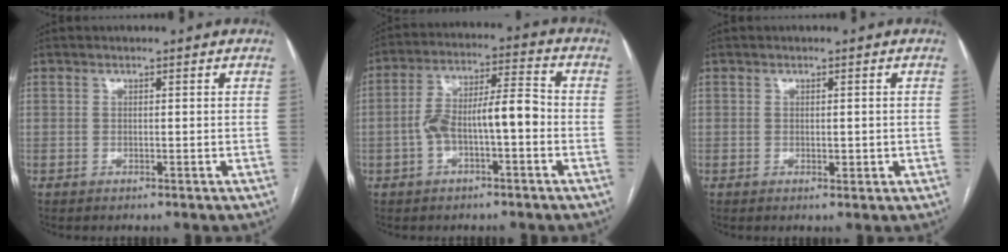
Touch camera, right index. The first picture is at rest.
{"total": 9.6, "force": [-2.0, 2.8, 9.0], "torque": [-0.169, 0.036, -0.031]}
{"total": 1.3, "force": [-0.1, 0.8, 1.0], "torque": [-0.011, -0.001, 0.002]}